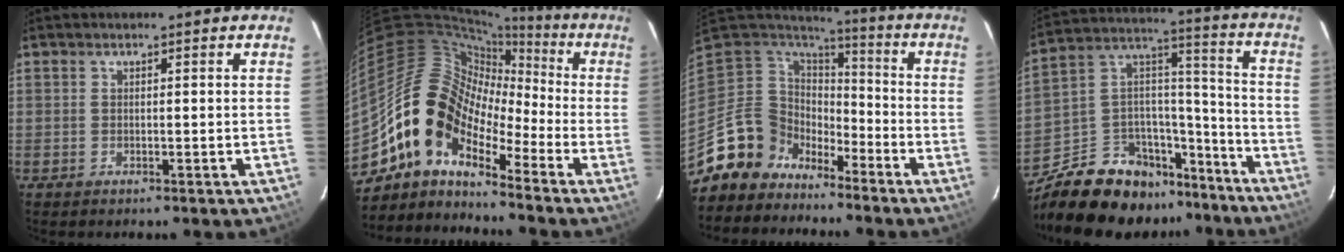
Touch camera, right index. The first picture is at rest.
{"total": 13.0, "force": [-8.3, 7.4, 6.8], "torque": [-0.117, 0.020, -0.180]}
{"total": 12.0, "force": [-9.5, 7.3, 0.1], "torque": [-0.032, 0.037, -0.175]}
{"total": 20.8, "force": [-15.8, 10.8, 8.0], "torque": [-0.173, 0.072, -0.236]}